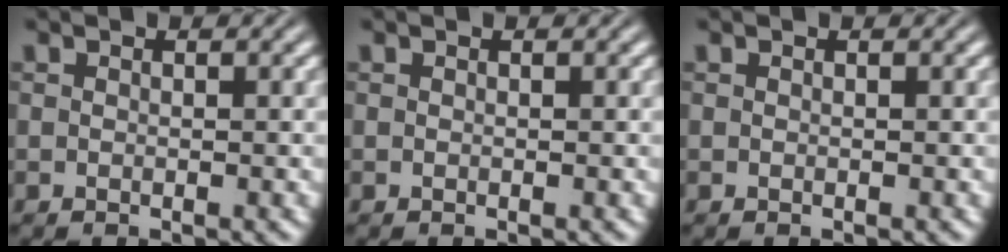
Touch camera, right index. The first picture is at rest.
{"total": 0.0}
{"total": 0.0}